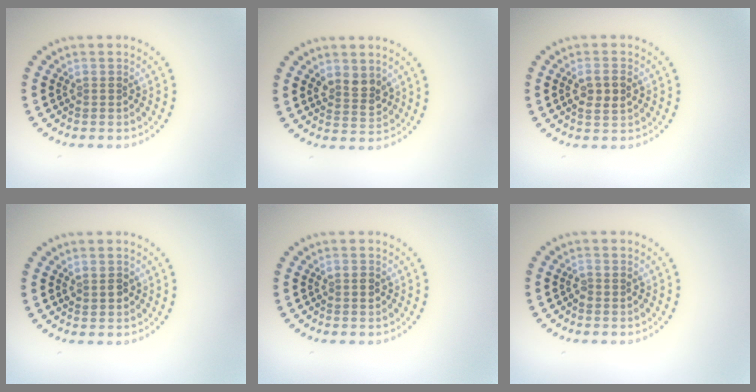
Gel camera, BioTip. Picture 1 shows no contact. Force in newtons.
{"total": 2.5, "press": 2.3, "slide": 0.9}
{"total": 2.5, "press": 2.4, "slide": 0.3}
{"total": 1.4, "press": 1.4, "slide": 0.3}
{"total": 1.3, "press": 1.3, "slide": 0.1}
{"total": 0.8, "press": 0.8, "slide": 0.1}